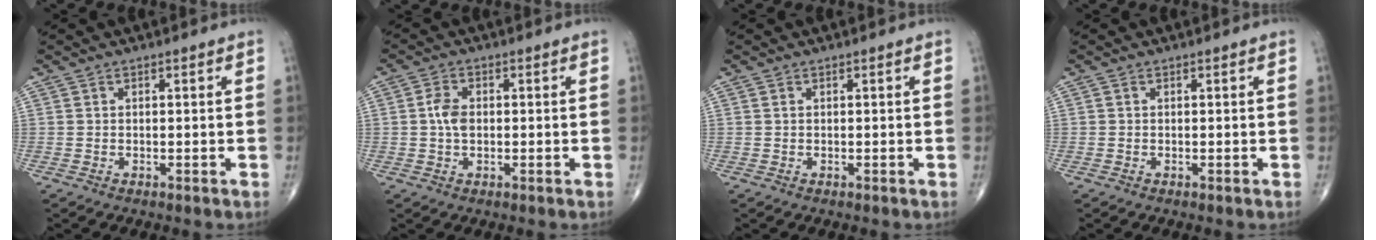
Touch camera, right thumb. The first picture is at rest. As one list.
[{"total": 3.7, "force": [0.1, 2.4, 2.9], "torque": [-0.057, 0.002, -0.003]}, {"total": 0.0}, {"total": 0.0}]